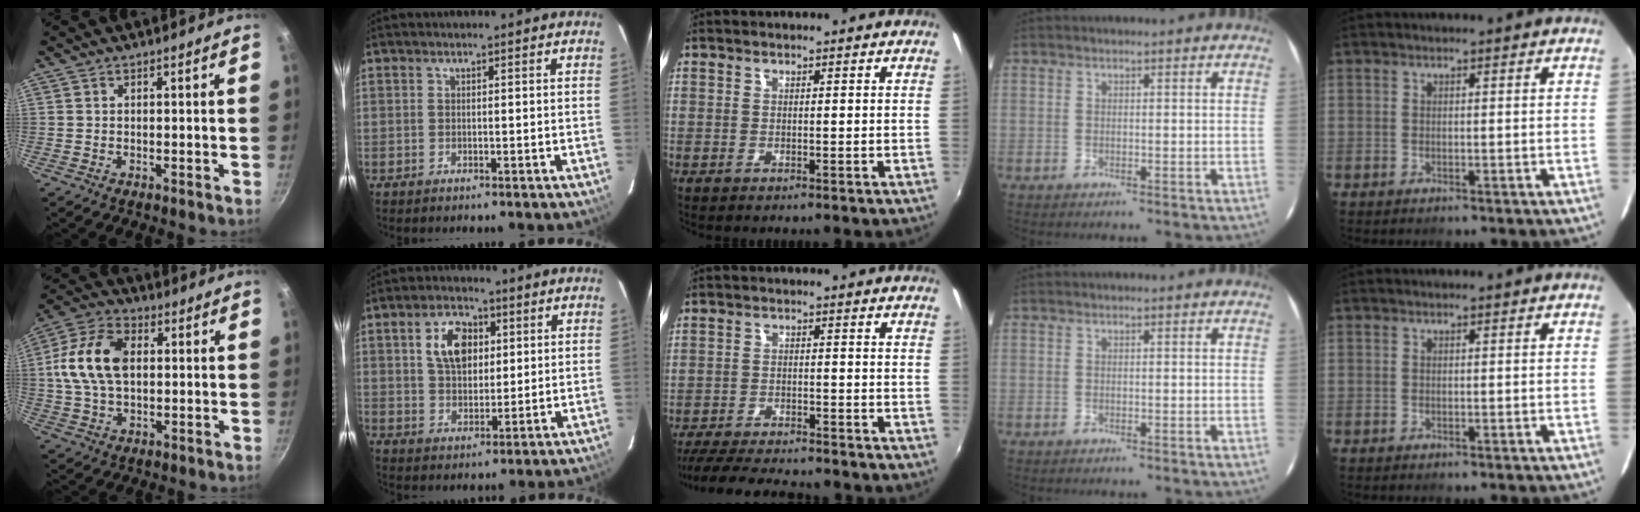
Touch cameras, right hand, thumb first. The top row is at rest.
{"thumb": {"total": 13.5, "force": [1.6, 8.6, 10.2], "torque": [-0.183, 0.019, 0.016]}, "index": {"total": 8.8, "force": [2.7, 5.6, 6.2], "torque": [-0.113, 0.020, 0.053]}, "middle": {"total": 12.6, "force": [-11.4, 1.8, 5.1], "torque": [-0.120, -0.020, -0.184]}}